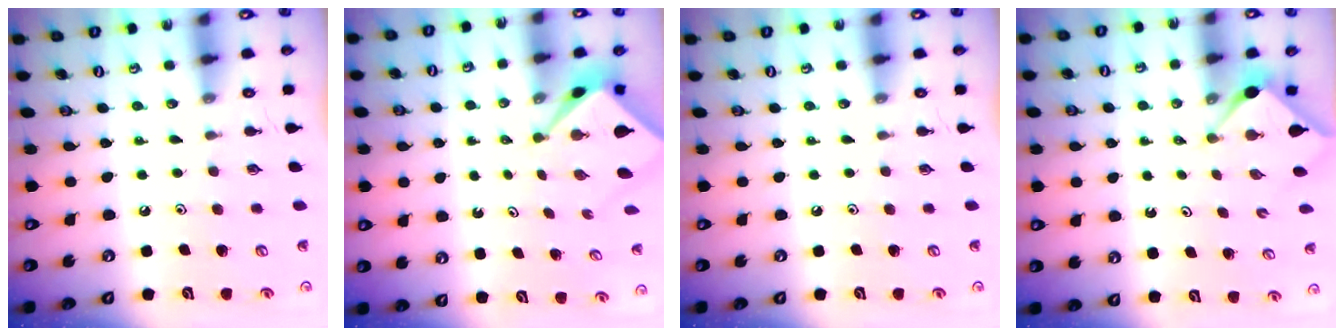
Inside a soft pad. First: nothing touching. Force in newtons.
{"total": 2.4, "press": 2.3, "slide": 0.3}
{"total": 0.0}
{"total": 3.0, "press": 3.0, "slide": 0.3}